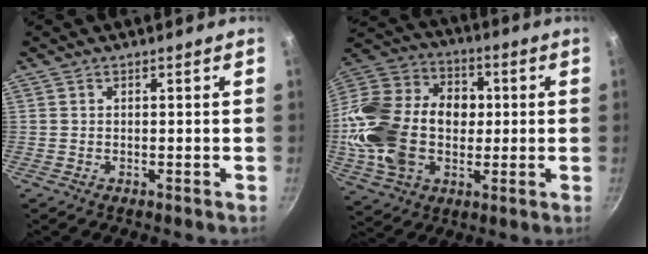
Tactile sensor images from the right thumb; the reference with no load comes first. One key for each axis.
{"total": 24.3, "fx": -0.7, "fy": 17.8, "fz": 16.6, "tx": -0.302, "ty": 0.039, "tz": -0.013}